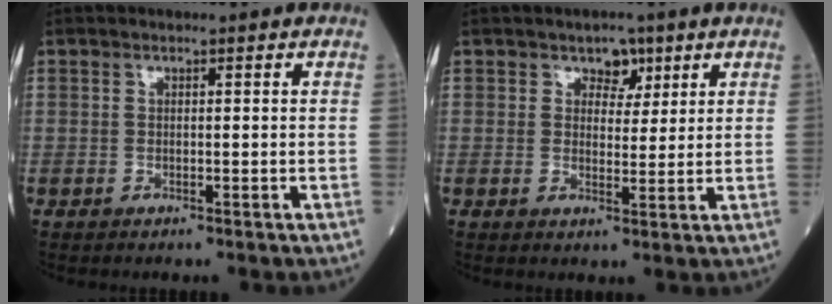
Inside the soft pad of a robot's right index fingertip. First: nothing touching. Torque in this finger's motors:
{"motor_torque": [-0.07, 0.00, 0.00, 0.03]}